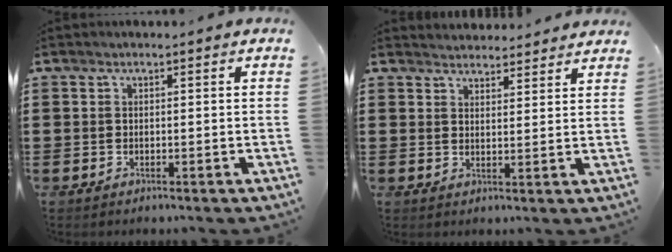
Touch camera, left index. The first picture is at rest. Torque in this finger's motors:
{"motor_torque": [2.14, 0.00, 0.11, 0.01]}